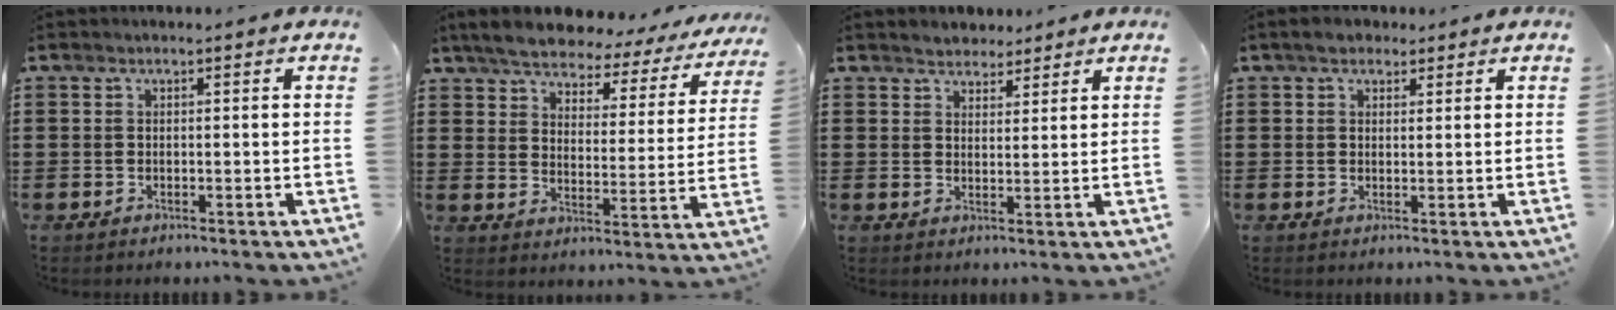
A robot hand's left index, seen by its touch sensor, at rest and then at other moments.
{"total": 5.4, "force": [5.0, 1.1, 1.5], "torque": [-0.059, -0.030, 0.082]}
{"total": 2.7, "force": [2.5, 1.1, -0.3], "torque": [-0.003, 0.006, 0.047]}
{"total": 2.4, "force": [1.8, 1.4, 0.6], "torque": [-0.020, 0.010, 0.034]}